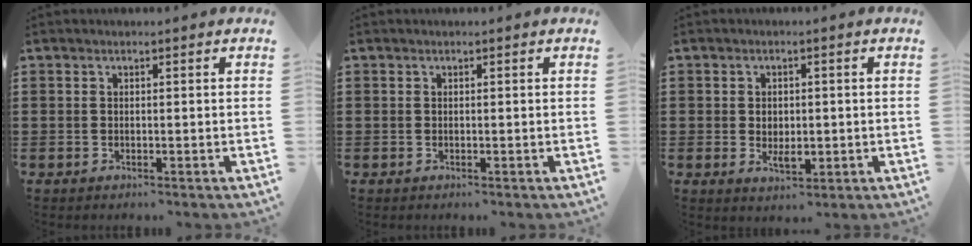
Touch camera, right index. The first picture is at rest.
{"total": 0.0}
{"total": 2.8, "force": [-0.2, 1.8, 2.2], "torque": [-0.035, 0.001, -0.005]}